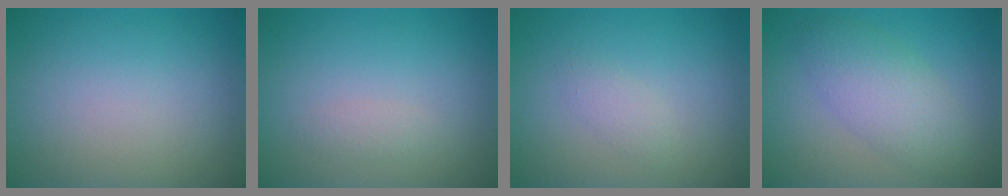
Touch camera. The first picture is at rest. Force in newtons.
{"total": 0.8, "press": 0.8, "slide": 0.0}
{"total": 1.2, "press": 1.2, "slide": 0.0}
{"total": 4.6, "press": 4.6, "slide": 0.2}